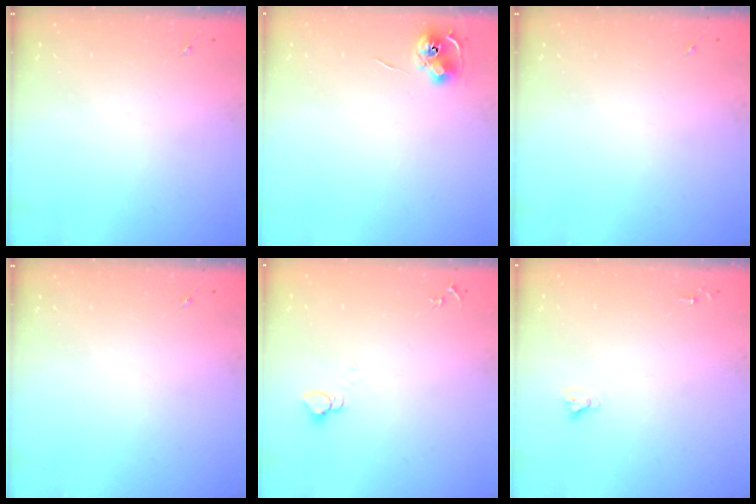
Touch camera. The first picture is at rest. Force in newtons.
{"total": 6.6, "press": 6.6, "slide": 0.3}
{"total": 0.0}
{"total": 0.0}
{"total": 2.7, "press": 2.7, "slide": 0.2}
{"total": 2.7, "press": 2.7, "slide": 0.2}